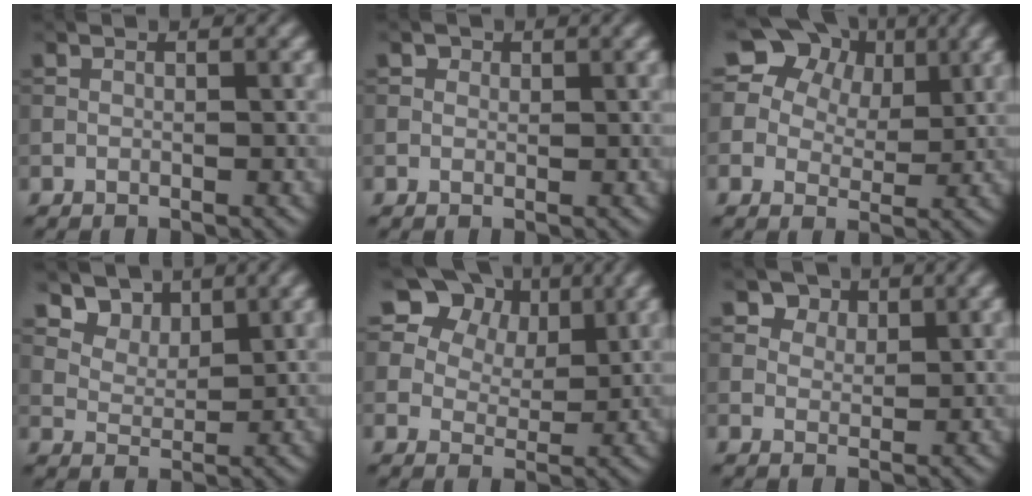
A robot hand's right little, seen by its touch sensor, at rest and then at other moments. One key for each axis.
{"total": 0.9, "fx": 0.5, "fy": 0.7, "fz": 0.3, "tx": -0.004, "ty": -0.003, "tz": 0.004}
{"total": 15.6, "fx": 8.5, "fy": 11.0, "fz": 7.2, "tx": -0.157, "ty": 0.048, "tz": 0.149}
{"total": 4.1, "fx": 3.1, "fy": 2.3, "fz": 1.4, "tx": -0.039, "ty": -0.022, "tz": 0.071}
{"total": 13.7, "fx": 8.5, "fy": 9.0, "fz": 6.0, "tx": -0.133, "ty": 0.025, "tz": 0.154}
{"total": 4.6, "fx": 3.1, "fy": 2.9, "fz": 1.8, "tx": -0.053, "ty": -0.012, "tz": 0.058}